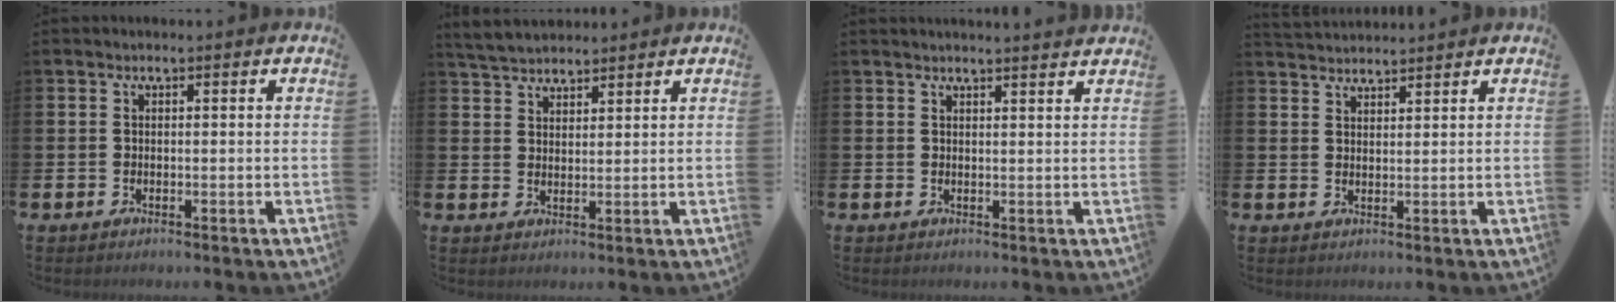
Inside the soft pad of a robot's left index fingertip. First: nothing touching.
{"total": 4.0, "force": [3.9, 0.9, 0.2], "torque": [-0.023, -0.010, 0.074]}
{"total": 1.9, "force": [1.9, -0.2, 0.0], "torque": [0.012, -0.014, 0.032]}
{"total": 2.7, "force": [2.7, 0.4, 0.0], "torque": [-0.005, -0.014, 0.049]}